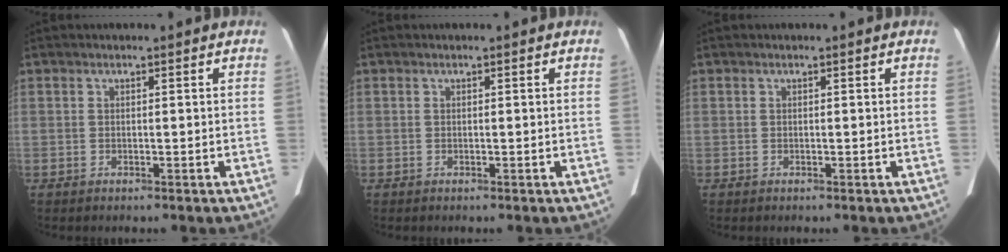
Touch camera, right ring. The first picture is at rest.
{"total": 0.0}
{"total": 0.0}